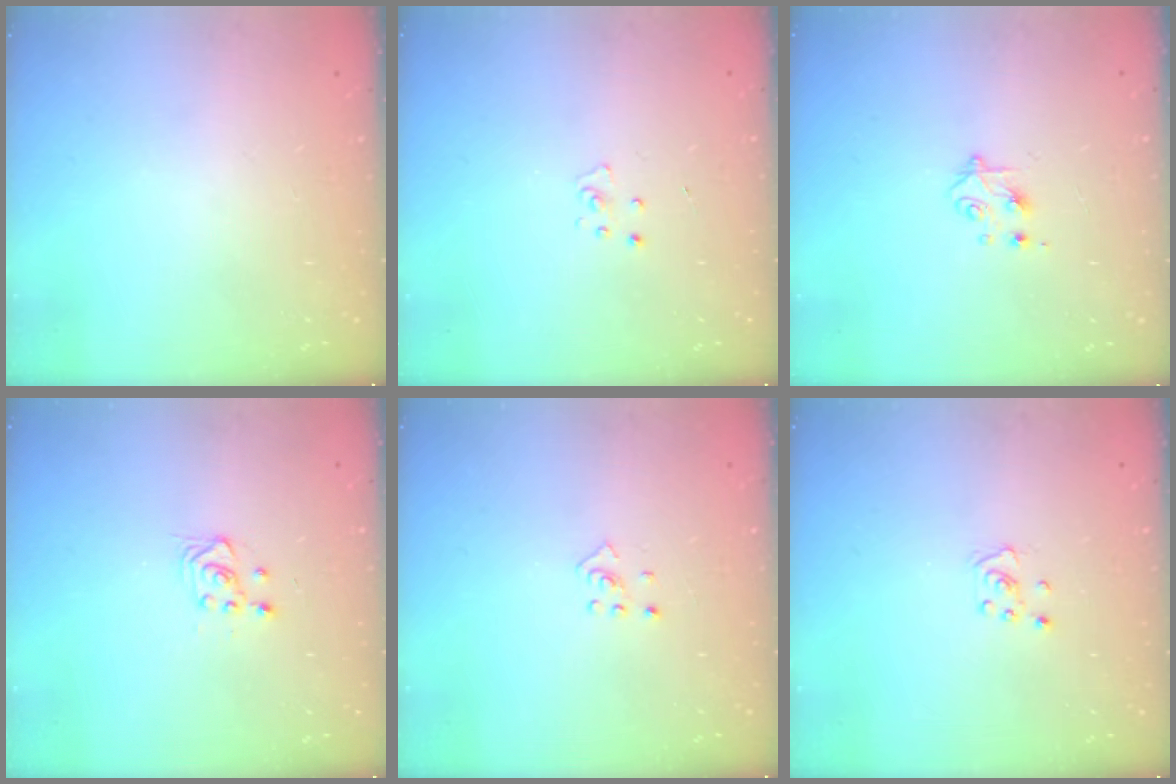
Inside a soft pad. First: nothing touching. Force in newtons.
{"total": 2.7, "press": 2.7, "slide": 0.3}
{"total": 4.9, "press": 4.8, "slide": 0.7}
{"total": 3.0, "press": 2.8, "slide": 1.0}
{"total": 2.5, "press": 2.4, "slide": 0.8}
{"total": 2.8, "press": 2.8, "slide": 0.3}